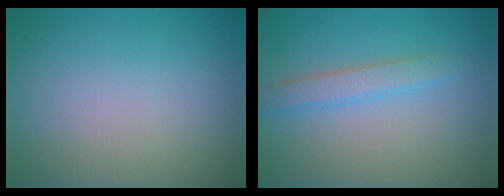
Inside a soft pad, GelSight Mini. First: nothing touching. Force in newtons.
{"total": 2.1, "press": 2.1, "slide": 0.1}